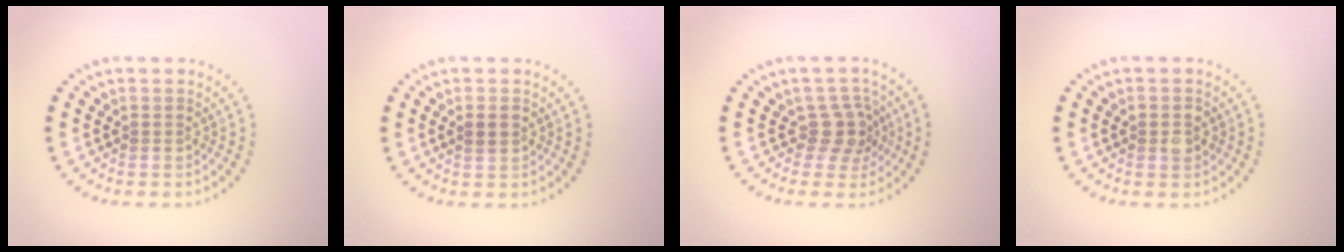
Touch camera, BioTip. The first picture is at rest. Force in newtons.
{"total": 1.3, "press": 1.3, "slide": 0.3}
{"total": 2.7, "press": 2.0, "slide": 1.8}
{"total": 1.5, "press": 1.5, "slide": 0.2}